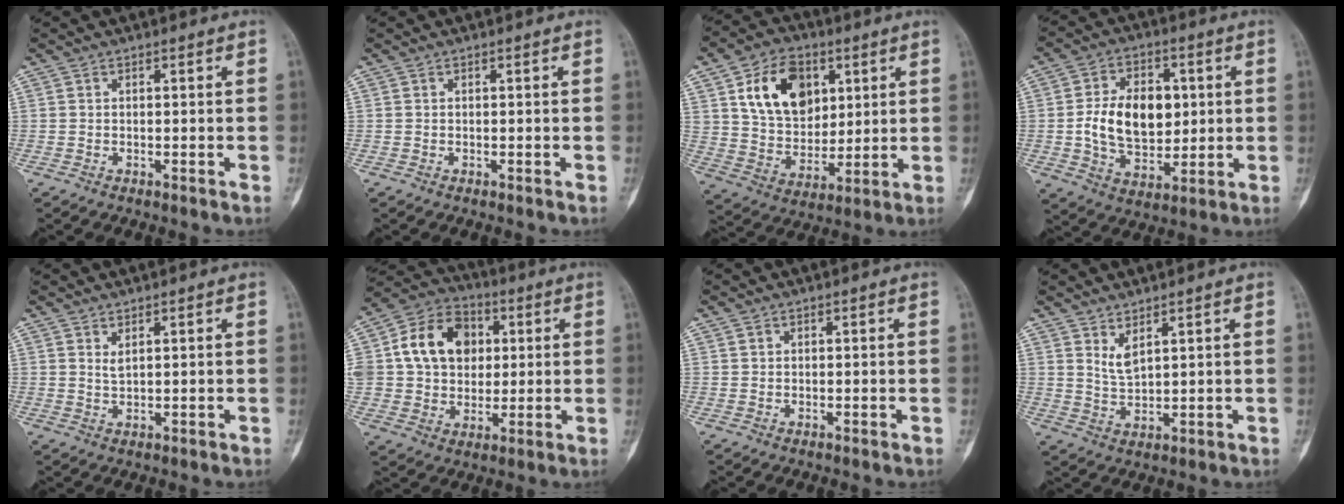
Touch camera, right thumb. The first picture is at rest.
{"total": 0.0}
{"total": 15.7, "force": [5.7, 11.1, 9.5], "torque": [-0.116, -0.018, 0.106]}
{"total": 14.0, "force": [1.1, 9.3, 10.5], "torque": [-0.146, 0.000, 0.026]}
{"total": 1.5, "force": [1.0, 0.5, 1.0], "torque": [-0.012, -0.009, 0.024]}
{"total": 15.9, "force": [3.1, 12.7, 9.1], "torque": [-0.130, 0.014, 0.052]}
{"total": 0.6, "force": [0.4, 0.4, 0.1], "torque": [0.003, 0.000, 0.007]}
{"total": 3.5, "force": [2.3, 1.1, 2.4], "torque": [-0.037, -0.026, 0.052]}